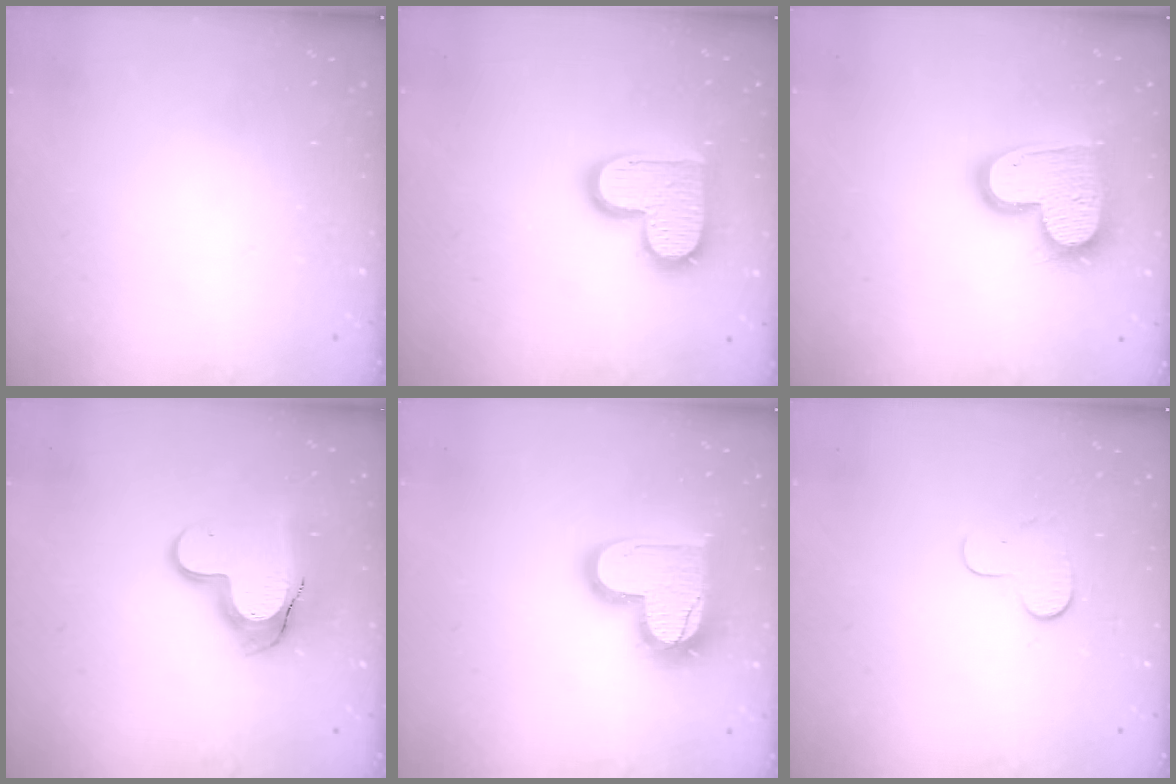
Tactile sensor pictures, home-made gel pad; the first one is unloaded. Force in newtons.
{"total": 14.2, "press": 14.2, "slide": 0.9}
{"total": 16.9, "press": 16.8, "slide": 1.3}
{"total": 11.8, "press": 11.8, "slide": 1.0}
{"total": 17.0, "press": 16.9, "slide": 1.3}
{"total": 6.3, "press": 6.3, "slide": 0.5}